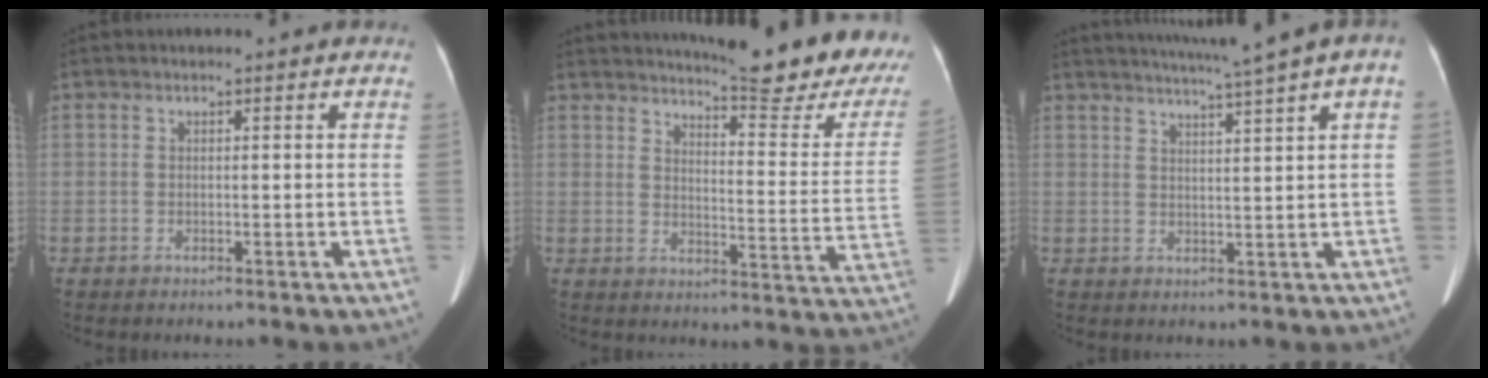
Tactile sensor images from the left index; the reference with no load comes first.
{"total": 20.2, "force": [17.6, 1.0, 9.7], "torque": [-0.129, -0.086, 0.208]}
{"total": 8.8, "force": [6.5, -1.0, 5.9], "torque": [-0.087, 0.021, 0.081]}